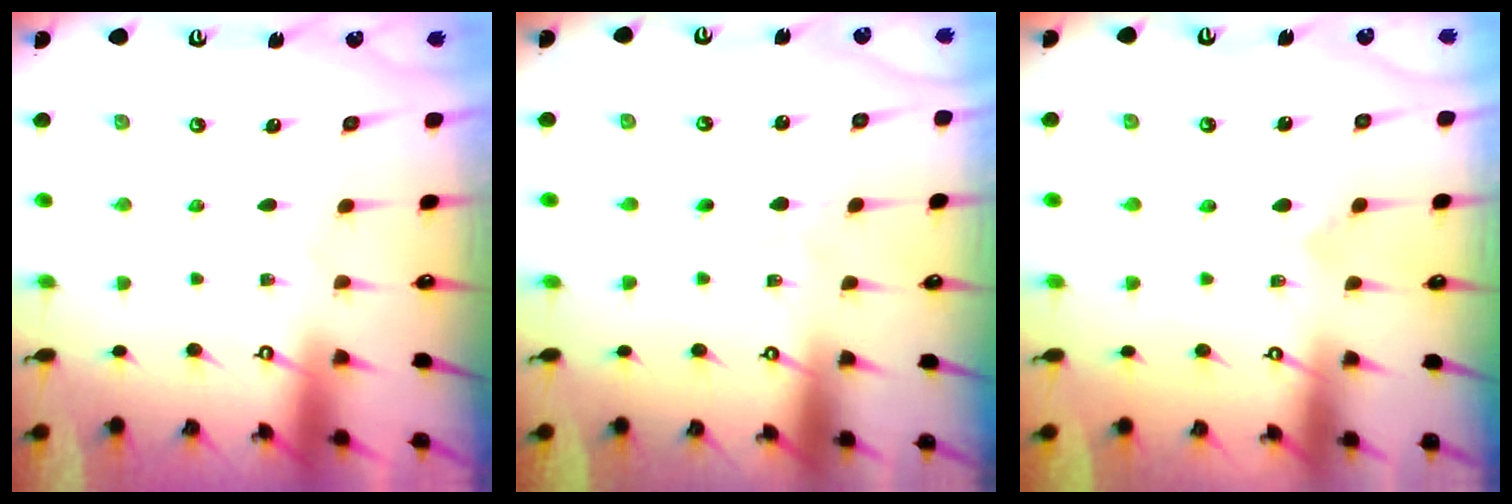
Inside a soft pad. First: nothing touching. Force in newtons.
{"total": 2.3, "press": 2.3, "slide": 0.3}
{"total": 3.0, "press": 3.0, "slide": 0.2}